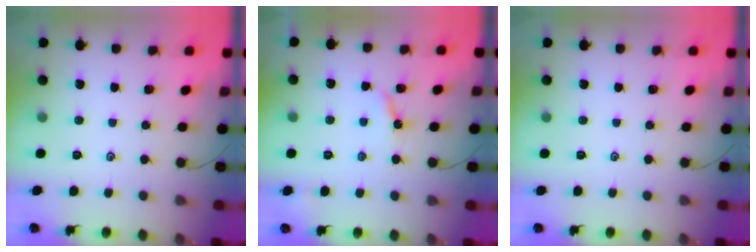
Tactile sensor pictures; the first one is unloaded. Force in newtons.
{"total": 4.2, "press": 4.2, "slide": 0.2}
{"total": 0.0}